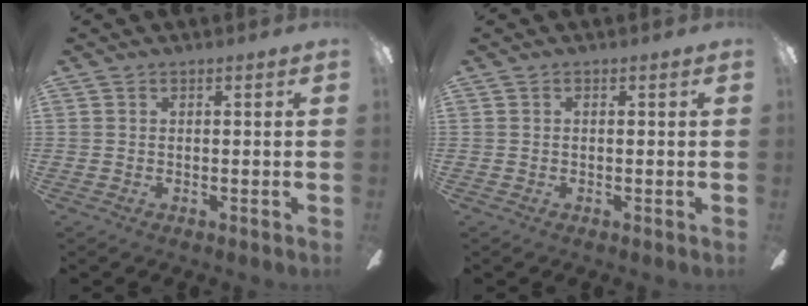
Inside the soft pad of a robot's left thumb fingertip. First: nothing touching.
{"total": 0.0}